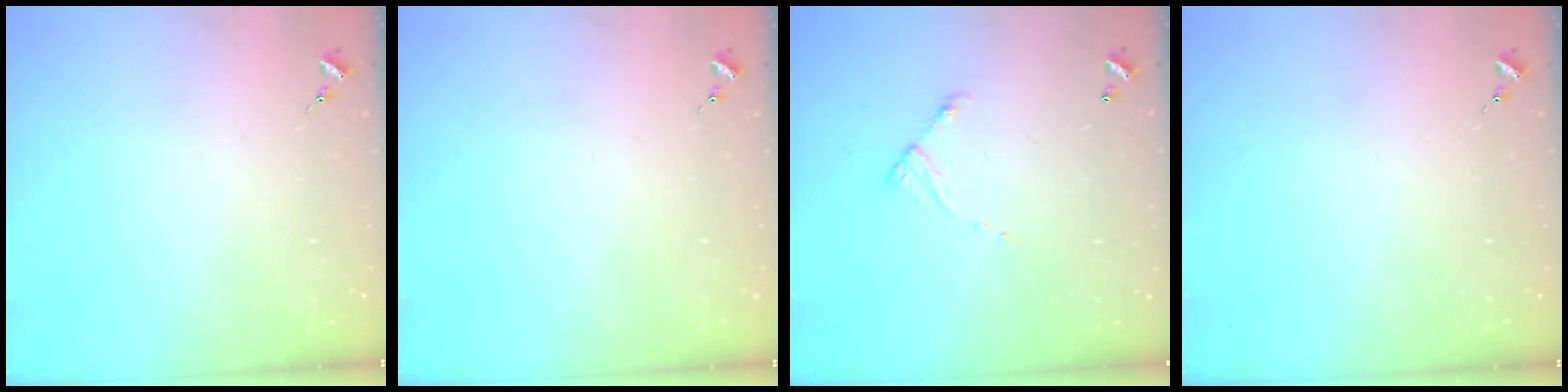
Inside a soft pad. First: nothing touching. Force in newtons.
{"total": 0.0}
{"total": 6.1, "press": 6.1, "slide": 0.5}
{"total": 0.0}